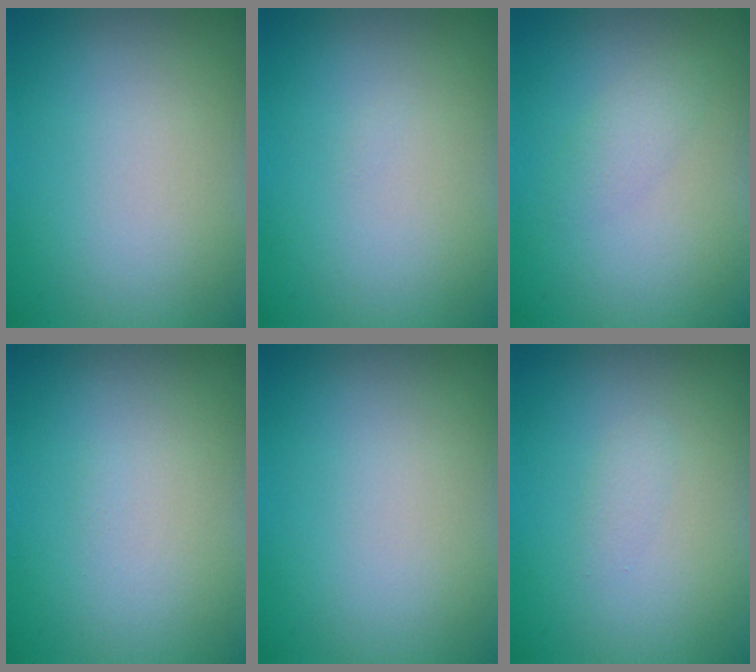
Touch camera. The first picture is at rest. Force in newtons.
{"total": 0.0}
{"total": 1.4, "press": 1.4, "slide": 0.1}
{"total": 0.0}
{"total": 0.0}
{"total": 0.8, "press": 0.8, "slide": 0.1}